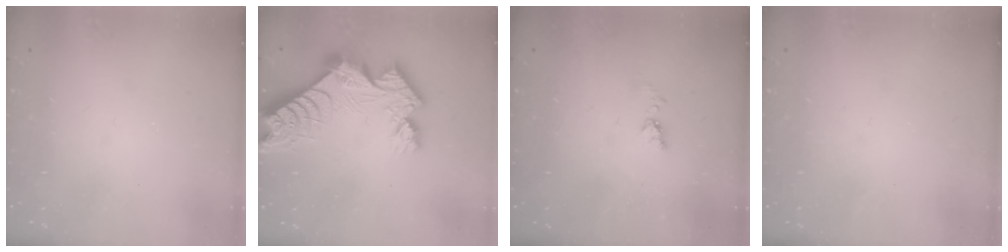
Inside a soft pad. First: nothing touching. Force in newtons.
{"total": 15.7, "press": 15.6, "slide": 1.5}
{"total": 4.9, "press": 4.8, "slide": 0.8}
{"total": 0.0}